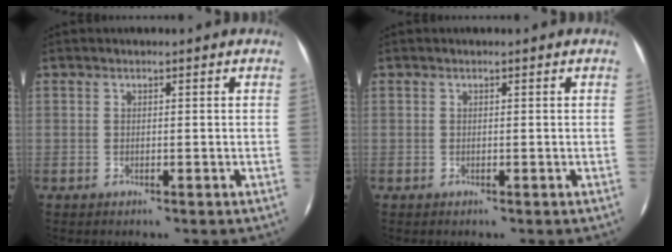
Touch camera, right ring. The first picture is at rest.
{"total": 0.0}